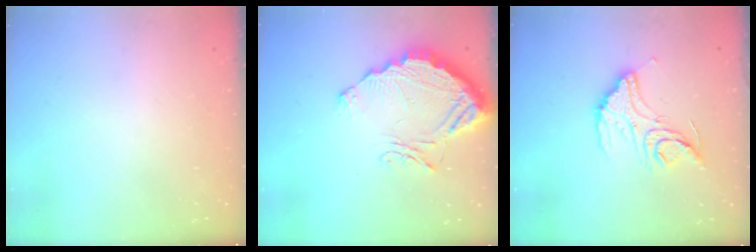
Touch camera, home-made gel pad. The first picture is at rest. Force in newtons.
{"total": 13.9, "press": 13.8, "slide": 1.0}
{"total": 14.7, "press": 14.6, "slide": 1.4}